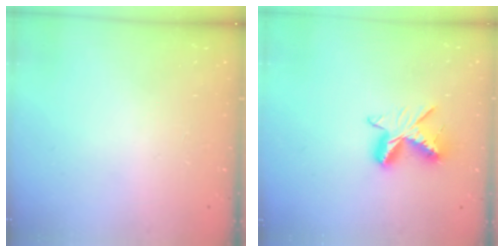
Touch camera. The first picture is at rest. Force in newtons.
{"total": 9.4, "press": 9.4, "slide": 0.5}